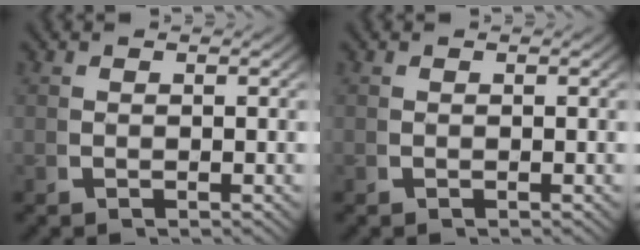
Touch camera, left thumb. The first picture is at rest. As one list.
[{"total": 0.0}]